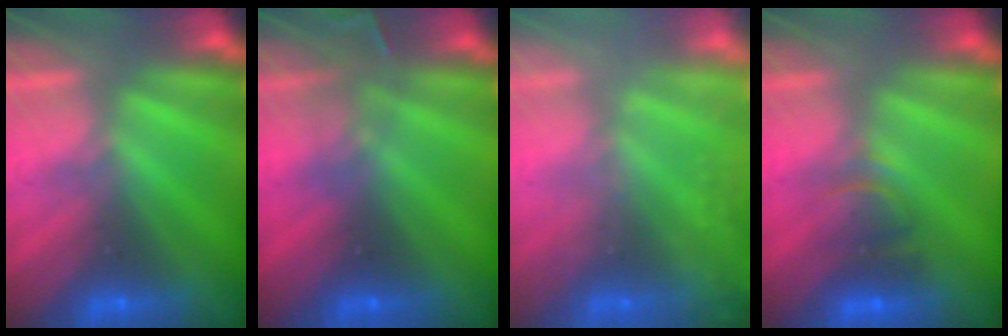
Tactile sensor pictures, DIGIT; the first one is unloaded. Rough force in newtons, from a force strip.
{"total": 3.0}
{"total": 6.5}
{"total": 2.3}